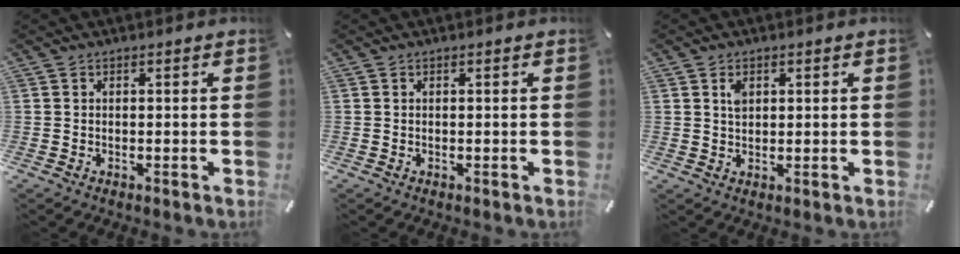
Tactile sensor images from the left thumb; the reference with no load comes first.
{"total": 0.0}
{"total": 2.4, "force": [1.1, 1.5, 1.5], "torque": [-0.017, -0.006, 0.017]}